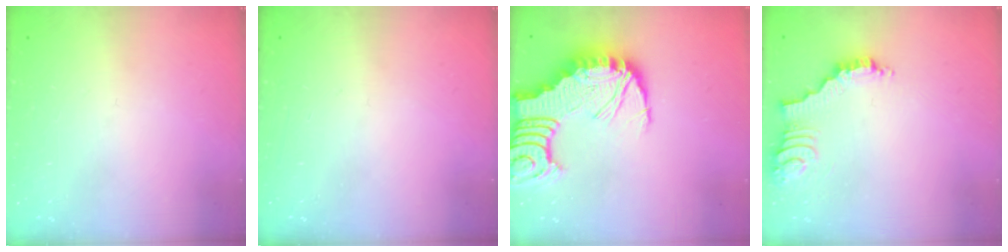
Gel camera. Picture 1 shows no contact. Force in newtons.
{"total": 0.0}
{"total": 8.1, "press": 8.0, "slide": 0.8}
{"total": 3.3, "press": 3.3, "slide": 0.3}